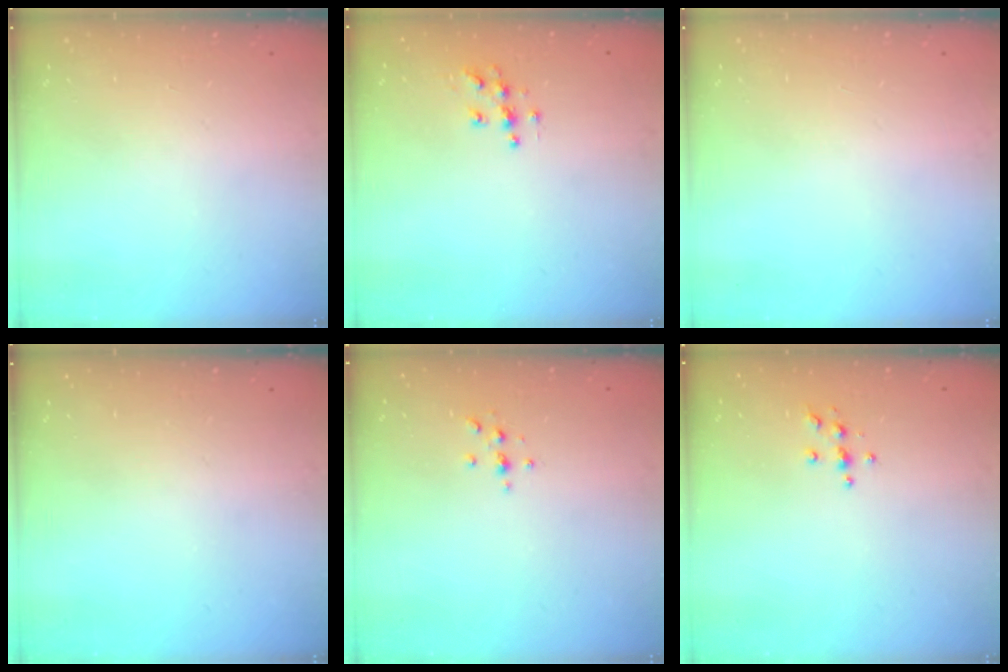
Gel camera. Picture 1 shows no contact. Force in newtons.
{"total": 5.7, "press": 5.7, "slide": 0.4}
{"total": 0.0}
{"total": 0.0}
{"total": 2.3, "press": 2.3, "slide": 0.2}
{"total": 3.7, "press": 3.7, "slide": 0.4}